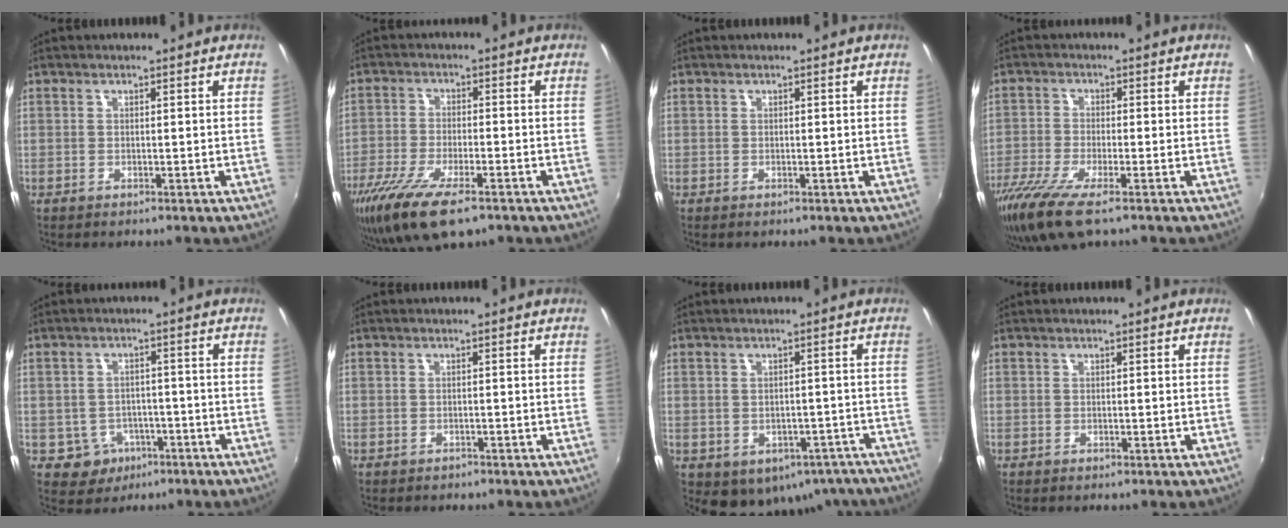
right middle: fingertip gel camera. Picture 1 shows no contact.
{"total": 12.8, "force": [-8.4, 3.8, 8.9], "torque": [-0.198, -0.043, -0.154]}
{"total": 0.0}
{"total": 10.1, "force": [-6.8, 2.3, 7.2], "torque": [-0.170, -0.035, -0.130]}
{"total": 6.3, "force": [-2.8, 5.5, 1.4], "torque": [-0.040, 0.010, -0.026]}
{"total": 0.9, "force": [-0.7, 0.5, 0.1], "torque": [-0.003, 0.001, -0.009]}
{"total": 14.2, "force": [-9.0, 9.3, 5.7], "torque": [-0.107, 0.008, -0.081]}
{"total": 0.0}